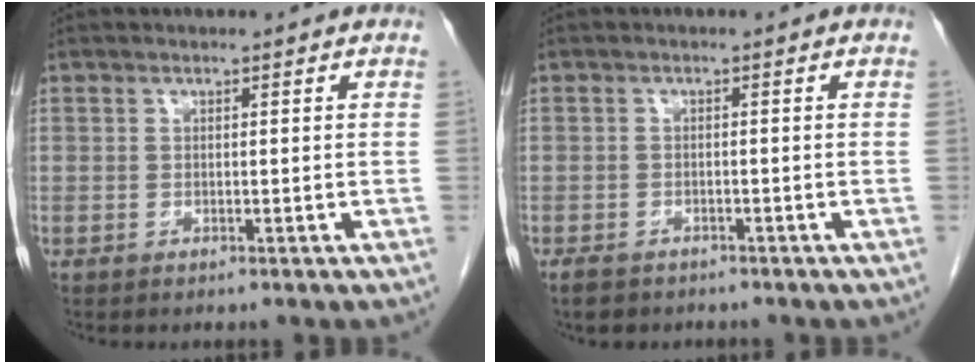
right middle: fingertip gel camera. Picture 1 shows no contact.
{"total": 3.6, "force": [-2.9, 1.7, 1.3], "torque": [-0.028, -0.003, -0.039]}